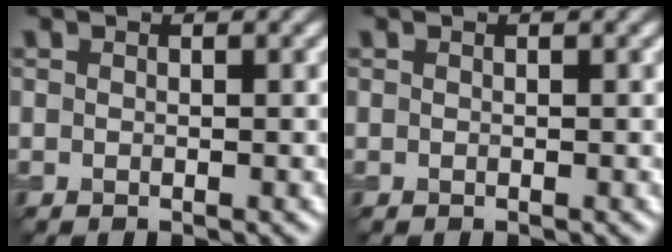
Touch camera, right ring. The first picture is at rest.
{"total": 0.0}